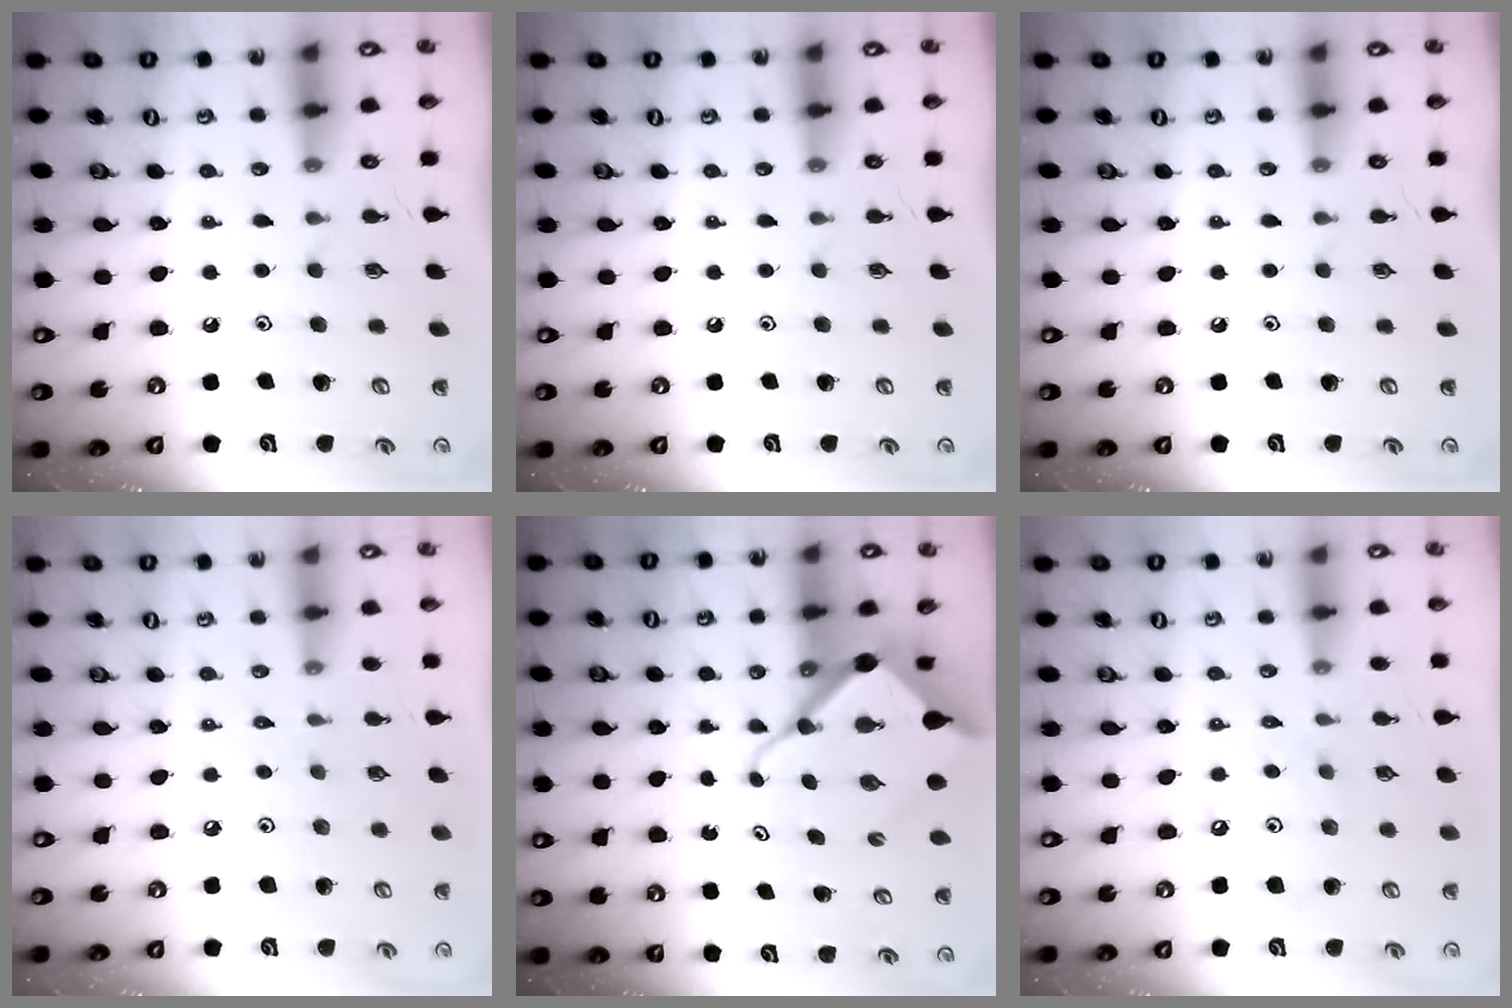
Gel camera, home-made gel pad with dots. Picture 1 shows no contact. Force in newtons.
{"total": 0.0}
{"total": 0.0}
{"total": 3.0, "press": 3.0, "slide": 0.3}
{"total": 10.8, "press": 10.8, "slide": 0.9}
{"total": 5.9, "press": 5.8, "slide": 0.7}